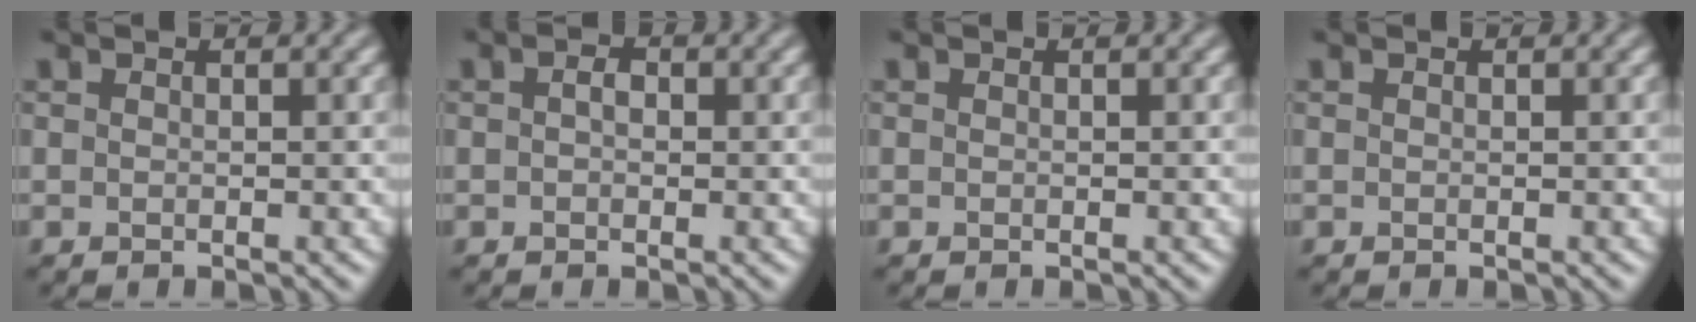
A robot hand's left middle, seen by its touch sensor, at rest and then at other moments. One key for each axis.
{"total": 1.3, "fx": 0.2, "fy": 0.9, "fz": 1.0, "tx": -0.013, "ty": -0.002, "tz": -0.001}
{"total": 0.0}
{"total": 0.0}